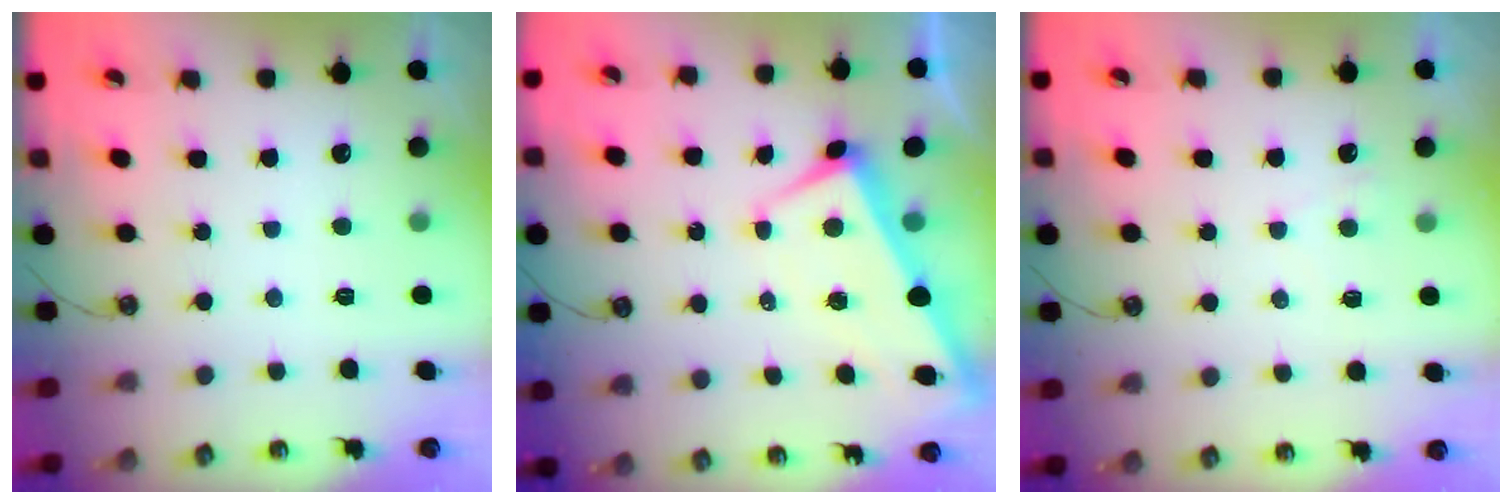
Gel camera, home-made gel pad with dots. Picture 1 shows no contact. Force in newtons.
{"total": 1.6, "press": 1.4, "slide": 0.8}
{"total": 2.0, "press": 2.0, "slide": 0.4}